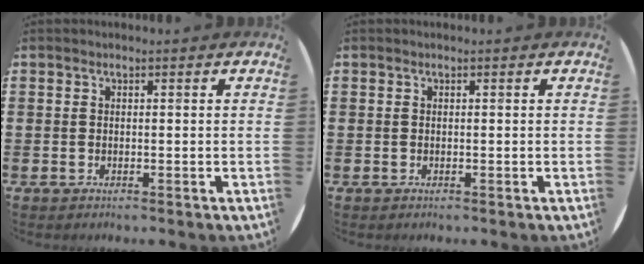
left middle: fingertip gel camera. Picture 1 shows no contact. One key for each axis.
{"total": 0.0}